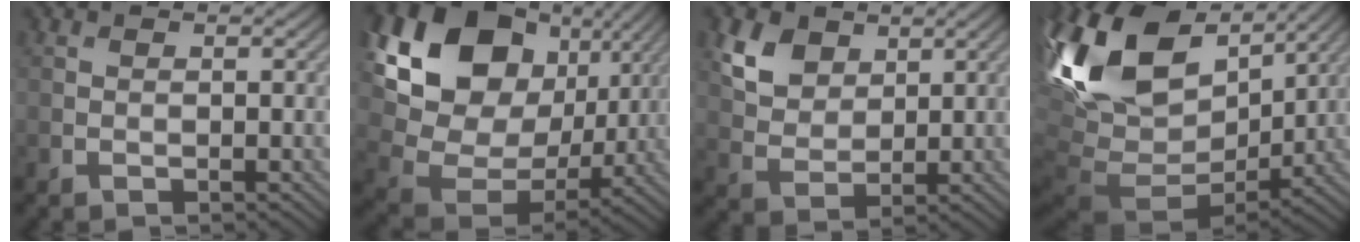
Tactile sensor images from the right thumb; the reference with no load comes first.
{"total": 22.4, "force": [8.6, 16.8, 12.1], "torque": [-0.321, 0.047, 0.179]}
{"total": 5.9, "force": [3.2, 4.0, 3.0], "torque": [-0.081, -0.001, 0.064]}
{"total": 19.7, "force": [4.9, 12.4, 14.5], "torque": [-0.311, 0.001, 0.107]}